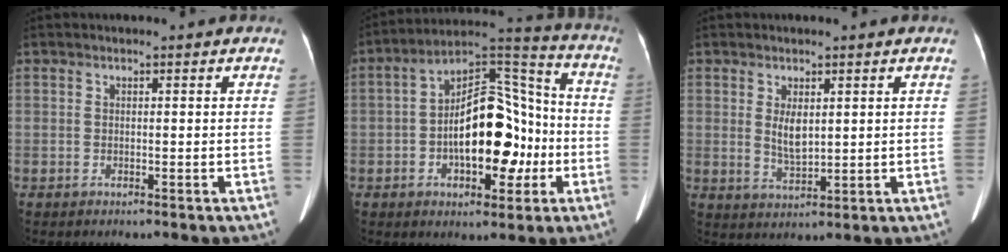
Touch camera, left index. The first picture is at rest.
{"total": 15.3, "force": [-3.2, 7.2, 13.1], "torque": [-0.221, 0.033, -0.047]}
{"total": 3.7, "force": [1.0, 1.4, 3.2], "torque": [-0.064, -0.006, 0.027]}